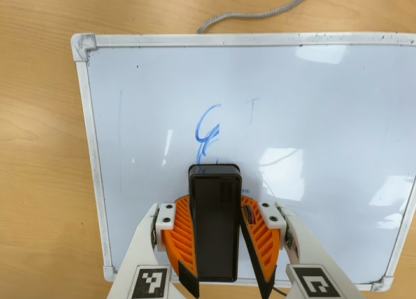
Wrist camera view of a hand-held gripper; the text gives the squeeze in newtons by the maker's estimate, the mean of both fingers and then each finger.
{"total": 10.8, "left": 10.0, "right": 11.5}